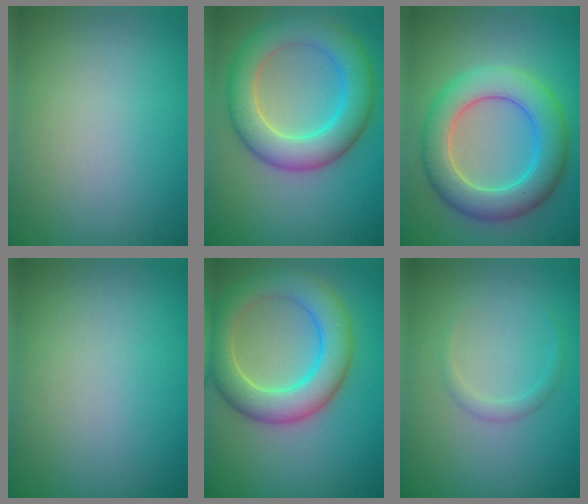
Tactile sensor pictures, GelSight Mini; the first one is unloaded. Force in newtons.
{"total": 6.8, "press": 6.8, "slide": 0.4}
{"total": 6.8, "press": 6.8, "slide": 0.3}
{"total": 0.0}
{"total": 6.8, "press": 6.8, "slide": 0.4}
{"total": 1.1, "press": 1.1, "slide": 0.1}